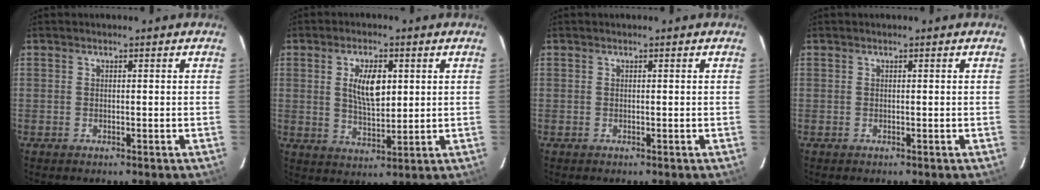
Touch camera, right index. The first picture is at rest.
{"total": 7.7, "force": [1.9, 3.6, 6.5], "torque": [-0.116, 0.002, 0.039]}
{"total": 0.0}
{"total": 0.0}